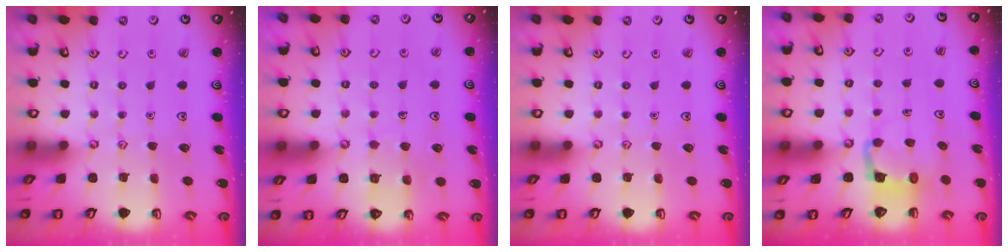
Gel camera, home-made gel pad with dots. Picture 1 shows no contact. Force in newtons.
{"total": 5.1, "press": 5.1, "slide": 0.4}
{"total": 0.0}
{"total": 4.2, "press": 4.2, "slide": 0.2}